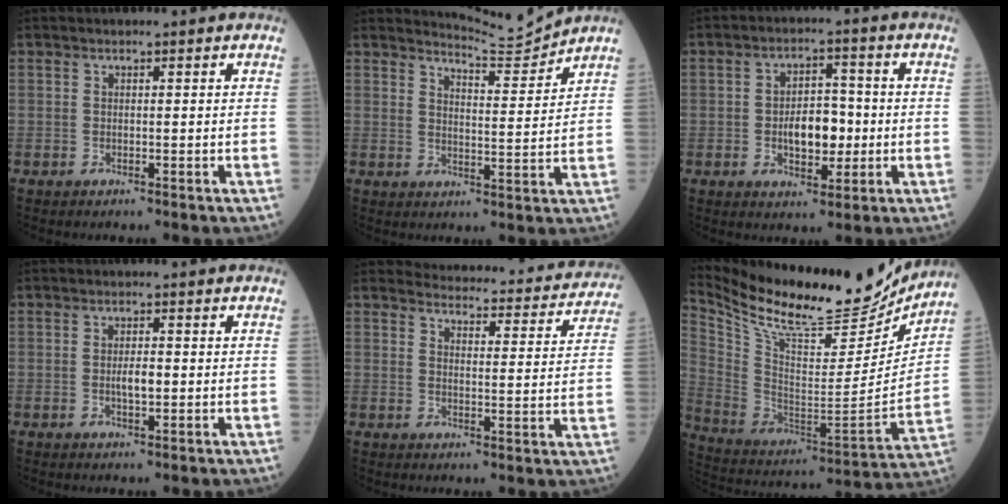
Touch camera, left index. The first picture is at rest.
{"total": 5.9, "force": [5.6, -1.4, -1.1], "torque": [-0.003, -0.028, 0.091]}
{"total": 6.8, "force": [-0.9, 3.7, 5.6], "torque": [-0.098, 0.008, -0.012]}
{"total": 2.4, "force": [-0.1, 0.7, 2.3], "torque": [-0.043, 0.001, -0.001]}
{"total": 19.2, "force": [18.6, 3.6, 3.2], "torque": [-0.021, -0.049, 0.197]}
{"total": 25.6, "force": [22.9, 5.1, 10.2], "torque": [-0.201, -0.044, 0.358]}